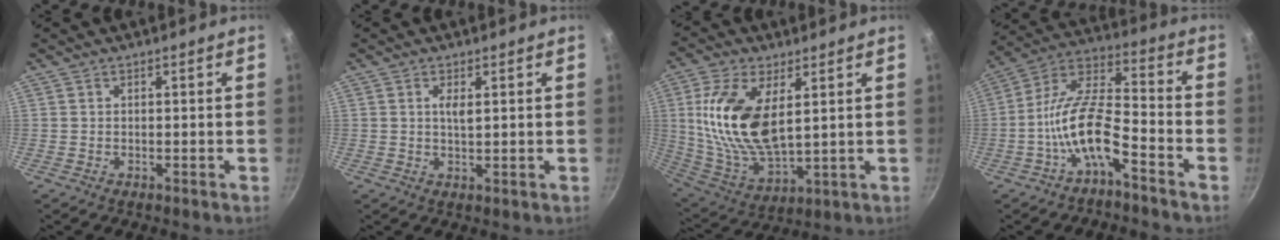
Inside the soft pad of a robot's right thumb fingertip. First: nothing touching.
{"total": 2.5, "force": [0.8, 0.8, 2.2], "torque": [-0.039, -0.004, 0.016]}
{"total": 17.8, "force": [3.9, 8.8, 14.9], "torque": [-0.293, -0.023, 0.084]}
{"total": 12.7, "force": [-5.9, 4.5, 10.3], "torque": [-0.195, 0.058, -0.122]}